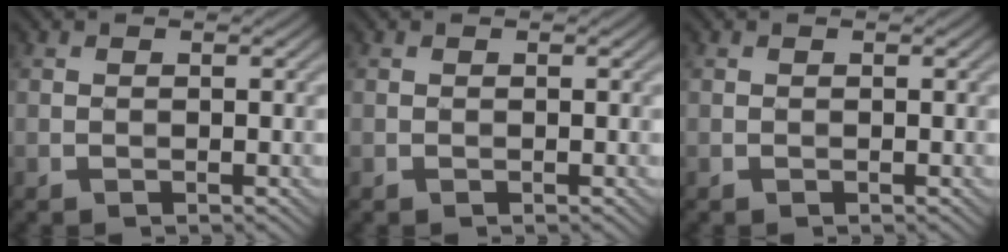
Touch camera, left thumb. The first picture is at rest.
{"total": 0.0}
{"total": 0.0}